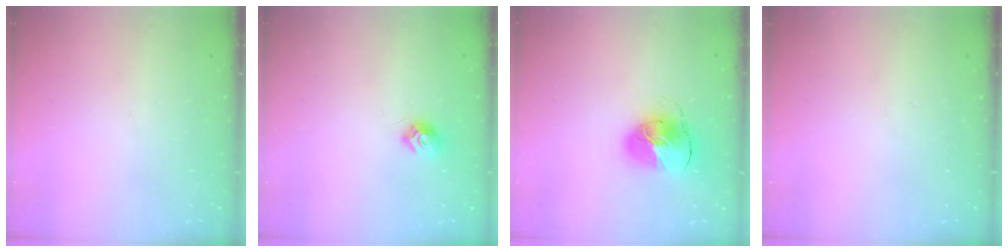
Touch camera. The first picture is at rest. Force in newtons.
{"total": 7.6, "press": 7.6, "slide": 0.2}
{"total": 9.3, "press": 9.2, "slide": 1.3}
{"total": 0.0}